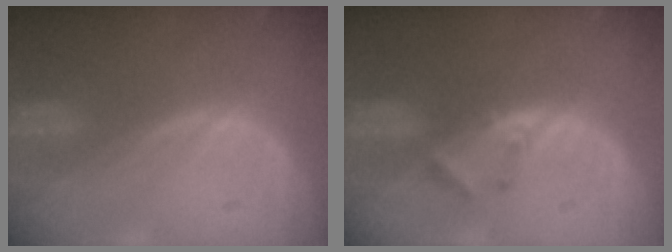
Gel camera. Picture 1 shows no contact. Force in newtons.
{"total": 2.9, "press": 2.6, "slide": 1.1}